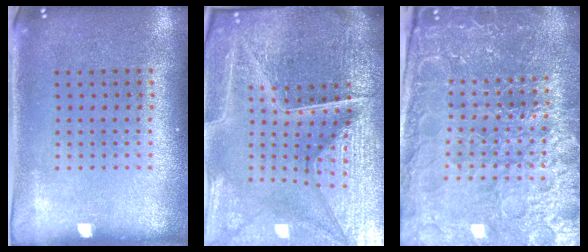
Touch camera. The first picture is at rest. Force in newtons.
{"total": 6.5, "press": 5.9, "slide": 2.8}
{"total": 5.5, "press": 5.1, "slide": 2.1}